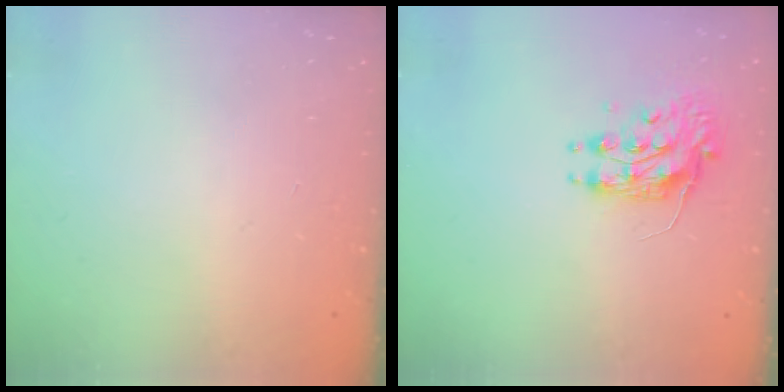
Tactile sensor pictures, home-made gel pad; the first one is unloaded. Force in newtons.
{"total": 8.5, "press": 8.5, "slide": 0.3}